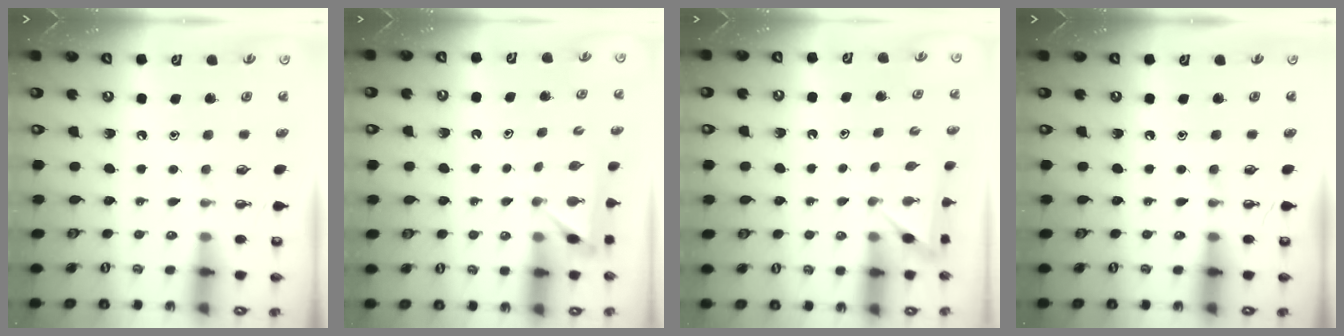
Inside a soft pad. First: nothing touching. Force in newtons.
{"total": 3.2, "press": 3.2, "slide": 0.4}
{"total": 2.5, "press": 2.5, "slide": 0.2}
{"total": 0.0}